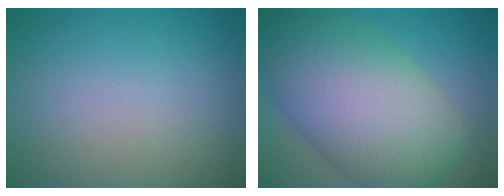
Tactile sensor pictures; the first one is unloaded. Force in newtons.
{"total": 13.5, "press": 13.5, "slide": 0.7}